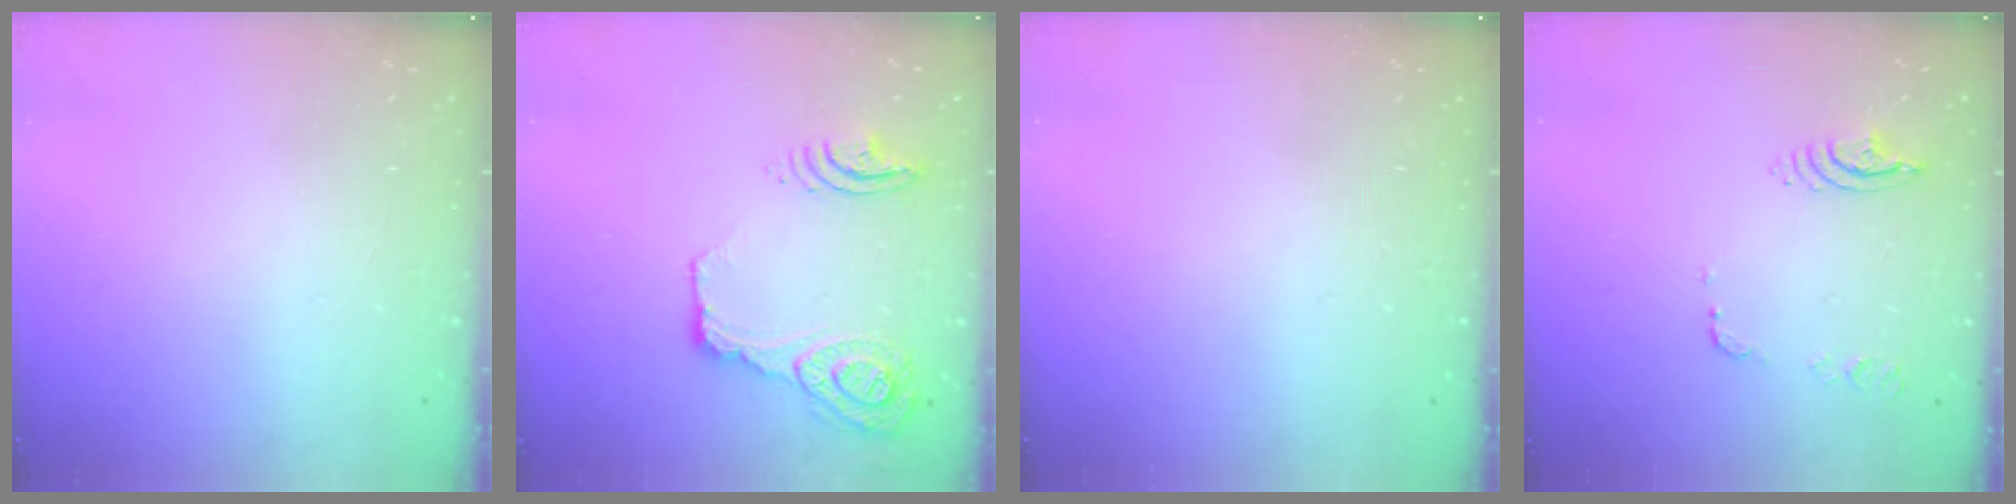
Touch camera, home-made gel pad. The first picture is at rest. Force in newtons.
{"total": 30.8, "press": 21.2, "slide": 22.4}
{"total": 0.0}
{"total": 9.4, "press": 9.4, "slide": 1.1}